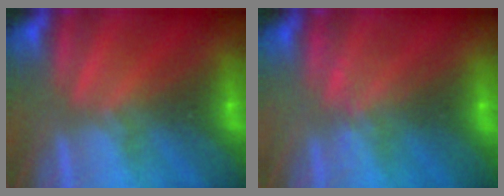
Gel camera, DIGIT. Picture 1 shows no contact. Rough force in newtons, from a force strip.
{"total": 2.1}